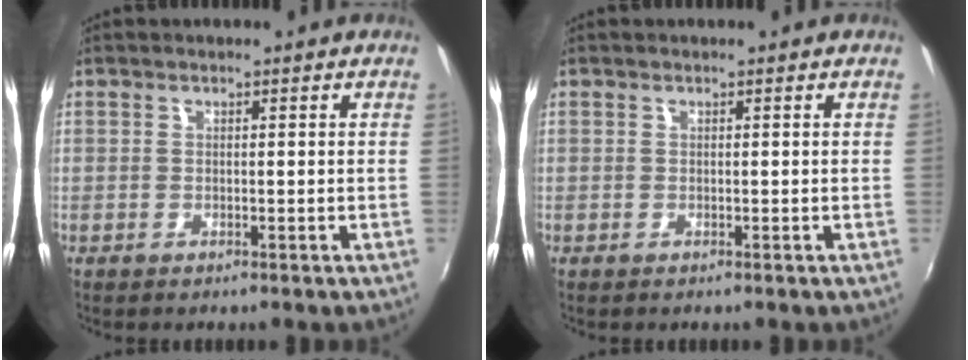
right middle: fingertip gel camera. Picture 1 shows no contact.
{"total": 0.0}